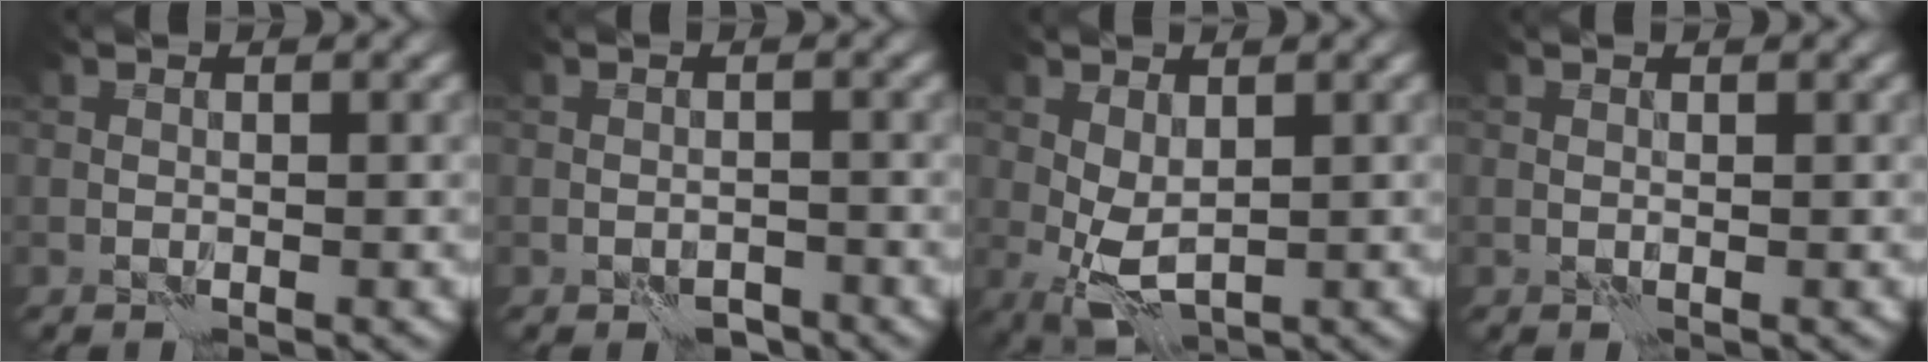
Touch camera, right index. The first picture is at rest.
{"total": 1.5, "force": [-1.3, 0.7, 0.4], "torque": [0.001, 0.006, -0.020]}
{"total": 3.1, "force": [0.1, 1.5, 2.7], "torque": [-0.060, -0.001, 0.003]}
{"total": 0.0}